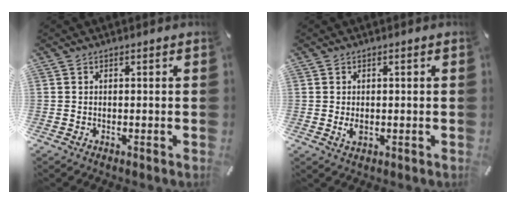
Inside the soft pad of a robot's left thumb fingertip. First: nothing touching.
{"total": 2.1, "force": [-0.3, 1.3, 1.7], "torque": [-0.039, -0.002, -0.006]}